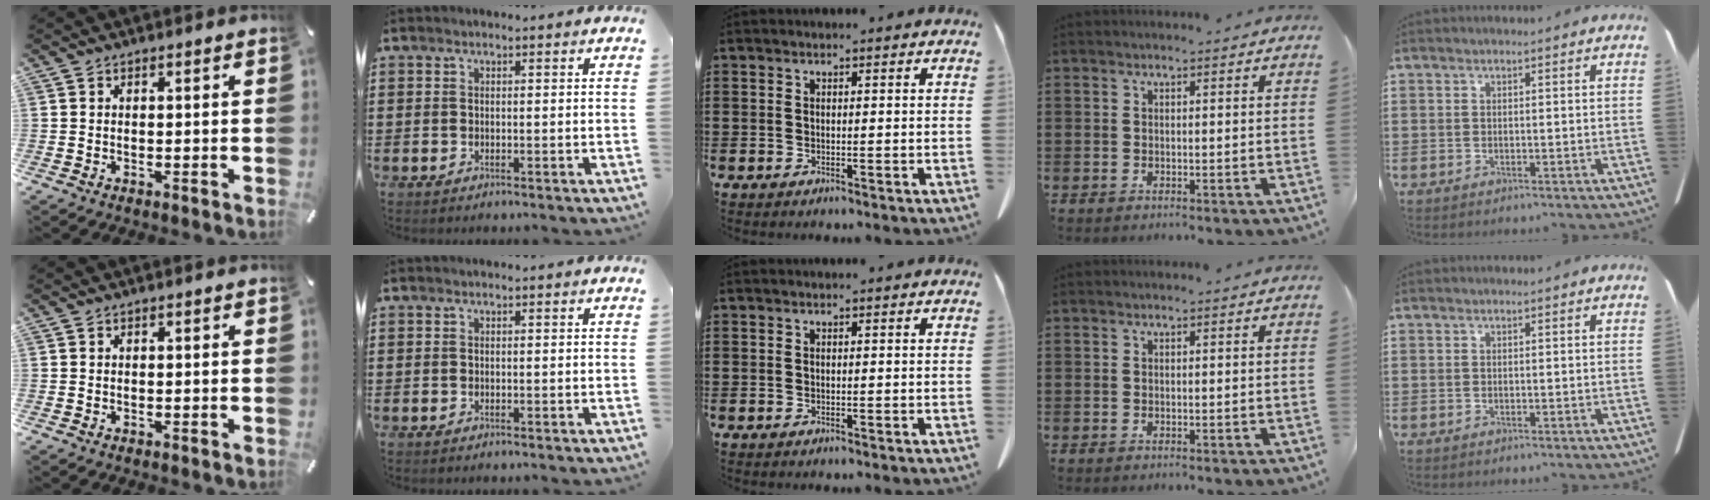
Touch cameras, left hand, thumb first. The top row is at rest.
{}